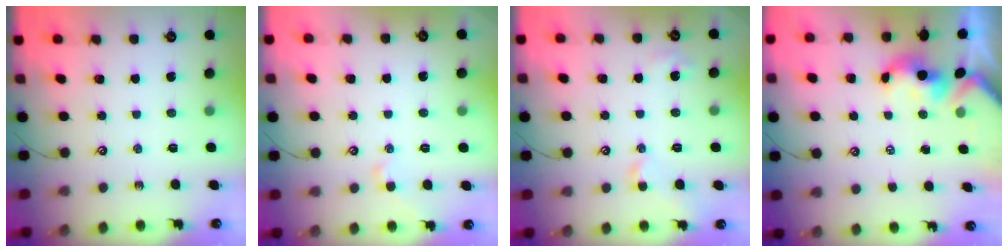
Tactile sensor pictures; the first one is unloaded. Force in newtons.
{"total": 0.5, "press": 0.2, "slide": 0.5}
{"total": 2.8, "press": 2.7, "slide": 0.6}
{"total": 0.5, "press": 0.4, "slide": 0.4}